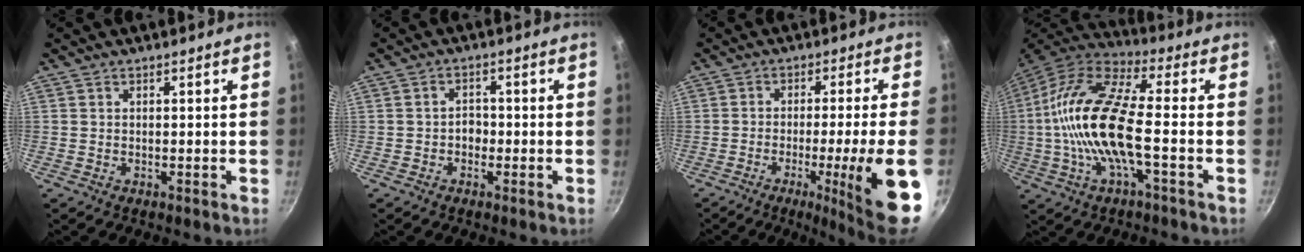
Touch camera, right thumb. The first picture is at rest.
{"total": 2.6, "force": [-0.8, 2.0, 1.4], "torque": [-0.003, 0.013, -0.015]}
{"total": 13.9, "force": [-4.7, 0.1, 13.1], "torque": [-0.191, 0.010, -0.062]}
{"total": 18.6, "force": [-2.1, 6.3, 17.4], "torque": [-0.343, 0.034, -0.057]}